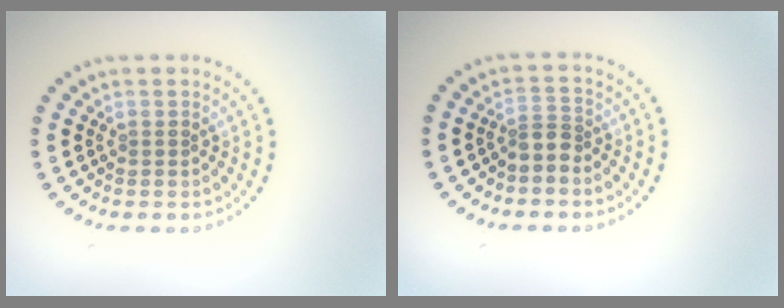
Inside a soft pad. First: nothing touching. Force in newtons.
{"total": 1.9, "press": 1.5, "slide": 1.2}